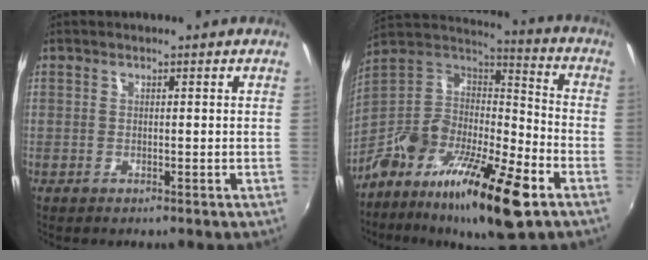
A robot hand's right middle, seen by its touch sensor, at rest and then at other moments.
{"total": 24.6, "force": [-13.9, 7.5, 18.8], "torque": [-0.331, -0.022, -0.245]}